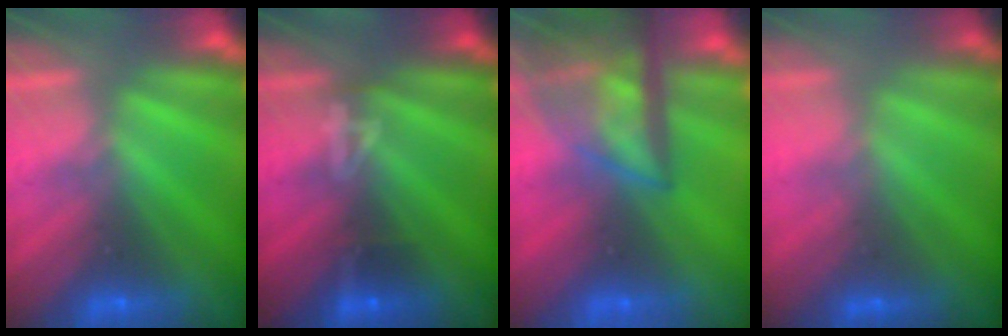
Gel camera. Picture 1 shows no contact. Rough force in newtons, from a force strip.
{"total": 3.7}
{"total": 9.0}
{"total": 1.2}